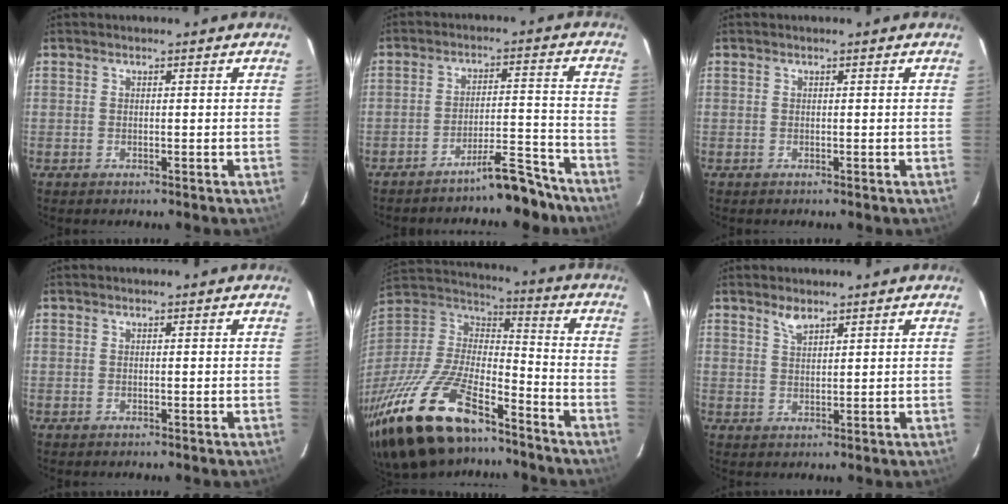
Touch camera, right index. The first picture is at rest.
{"total": 8.5, "force": [-7.6, 1.9, 3.2], "torque": [-0.055, 0.030, -0.101]}
{"total": 0.0}
{"total": 0.0}
{"total": 30.4, "force": [-21.0, 12.1, 18.4], "torque": [-0.394, -0.039, -0.354]}
{"total": 2.5, "force": [2.1, 0.8, 1.3], "torque": [-0.023, 0.002, 0.039]}